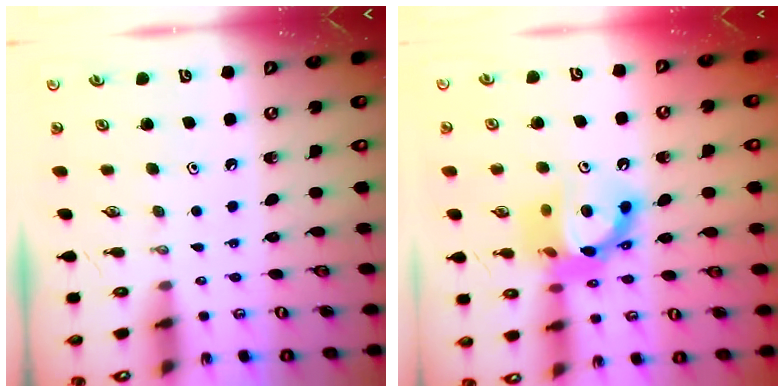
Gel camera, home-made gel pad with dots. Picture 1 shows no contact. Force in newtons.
{"total": 13.9, "press": 13.9, "slide": 1.2}